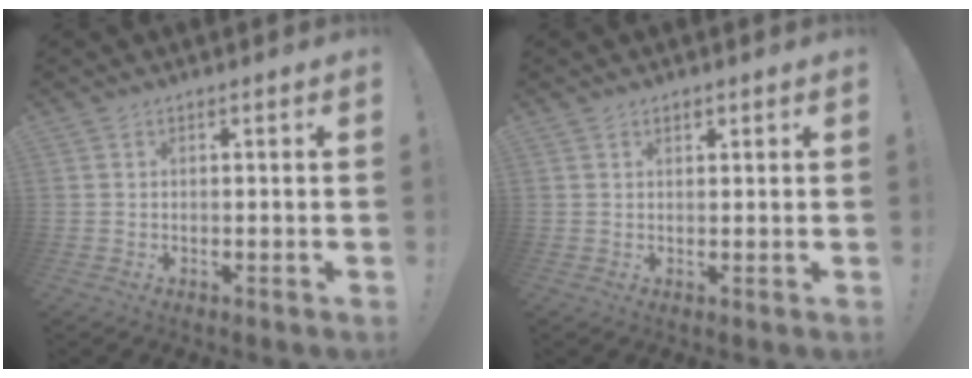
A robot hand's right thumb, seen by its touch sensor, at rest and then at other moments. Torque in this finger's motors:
{"motor_torque": [-0.21, 0.26, 0.02, -0.03, 0.00]}